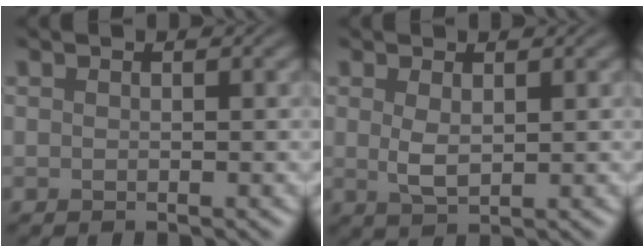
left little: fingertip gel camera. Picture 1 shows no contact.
{"total": 2.1, "force": [0.6, 1.0, 1.8], "torque": [-0.040, -0.002, 0.014]}